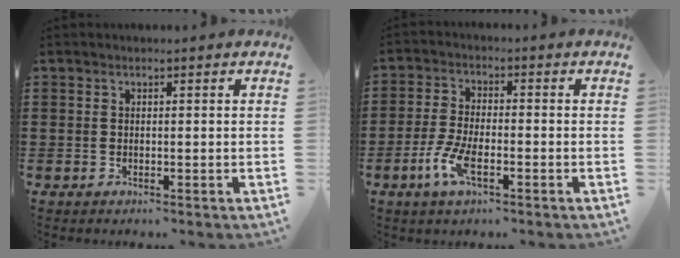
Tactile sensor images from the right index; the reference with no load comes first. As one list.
[{"total": 5.8, "force": [-2.8, 1.8, 4.7], "torque": [-0.111, -0.009, -0.057]}]